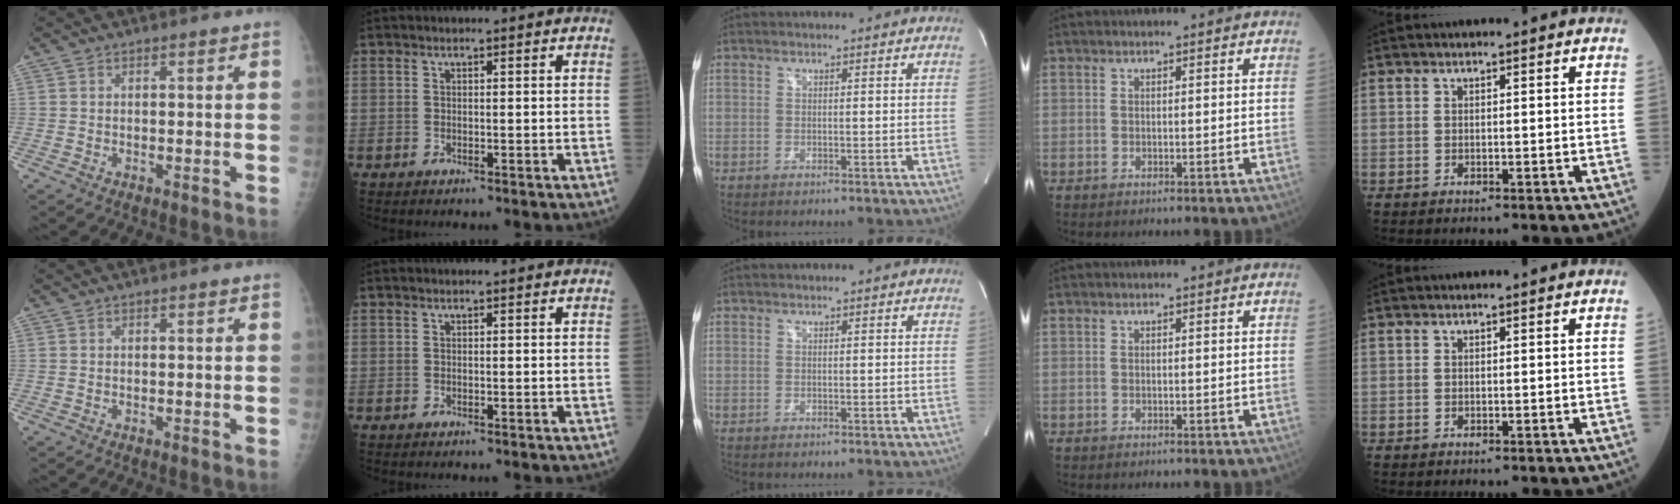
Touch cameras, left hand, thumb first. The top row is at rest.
{}